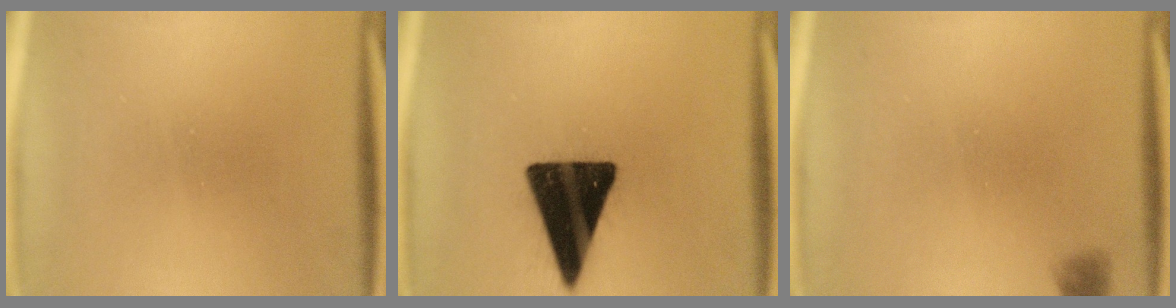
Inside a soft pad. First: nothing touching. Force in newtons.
{"total": 18.6}
{"total": 1.2}